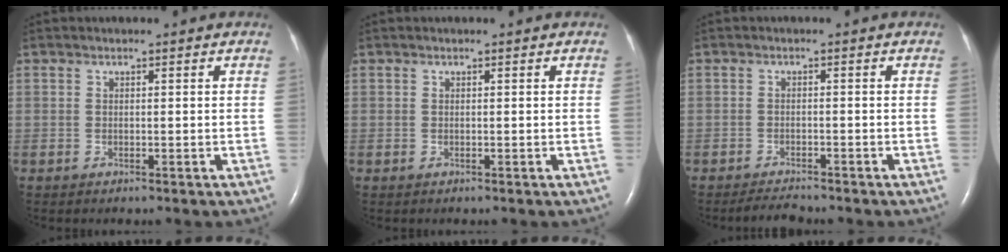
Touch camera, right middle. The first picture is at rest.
{"total": 0.0}
{"total": 2.5, "force": [-2.4, 0.1, 0.7], "torque": [-0.022, -0.012, -0.039]}